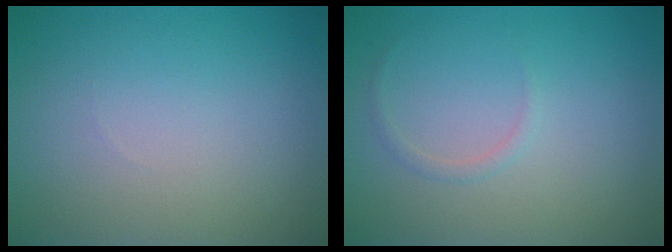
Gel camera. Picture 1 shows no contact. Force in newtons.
{"total": 0.7, "press": 0.7, "slide": 0.1}